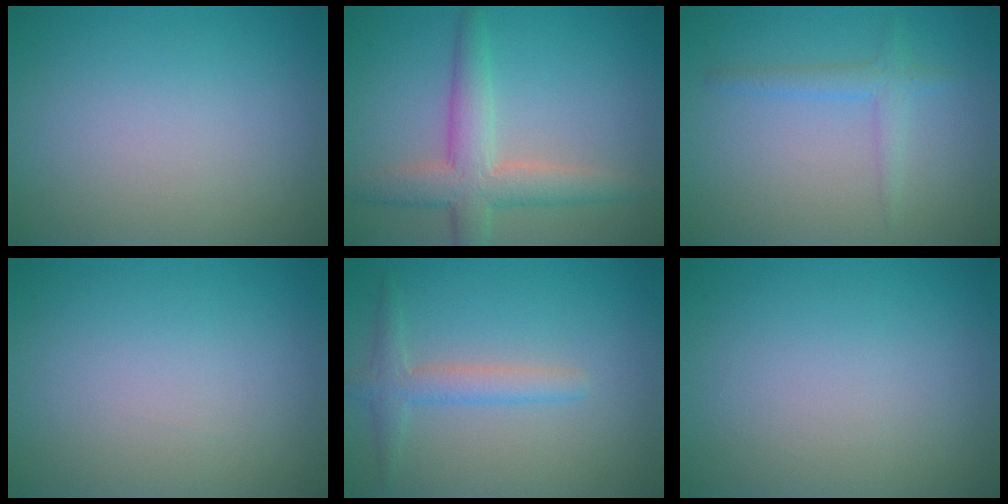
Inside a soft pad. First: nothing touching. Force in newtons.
{"total": 4.9, "press": 4.9, "slide": 0.2}
{"total": 1.7, "press": 1.7, "slide": 0.0}
{"total": 0.0}
{"total": 2.4, "press": 2.4, "slide": 0.1}
{"total": 0.0}